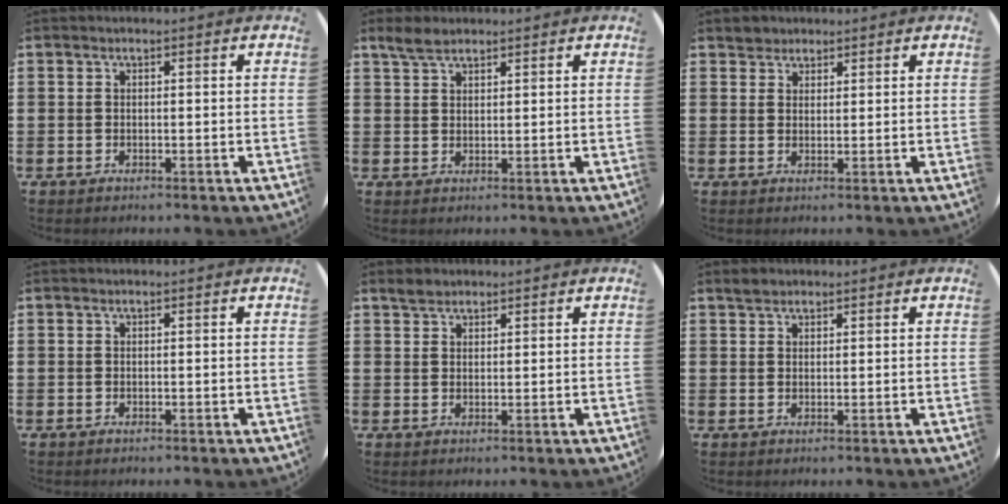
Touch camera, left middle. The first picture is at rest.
{"total": 3.0, "force": [2.5, 1.1, 1.3], "torque": [-0.022, 0.003, 0.045]}
{"total": 2.0, "force": [1.8, 0.9, -0.3], "torque": [0.010, 0.001, 0.035]}
{"total": 0.0}
{"total": 1.9, "force": [1.7, 0.7, 0.2], "torque": [0.000, 0.001, 0.032]}
{"total": 1.5, "force": [1.4, 0.6, 0.2], "torque": [0.002, 0.001, 0.024]}